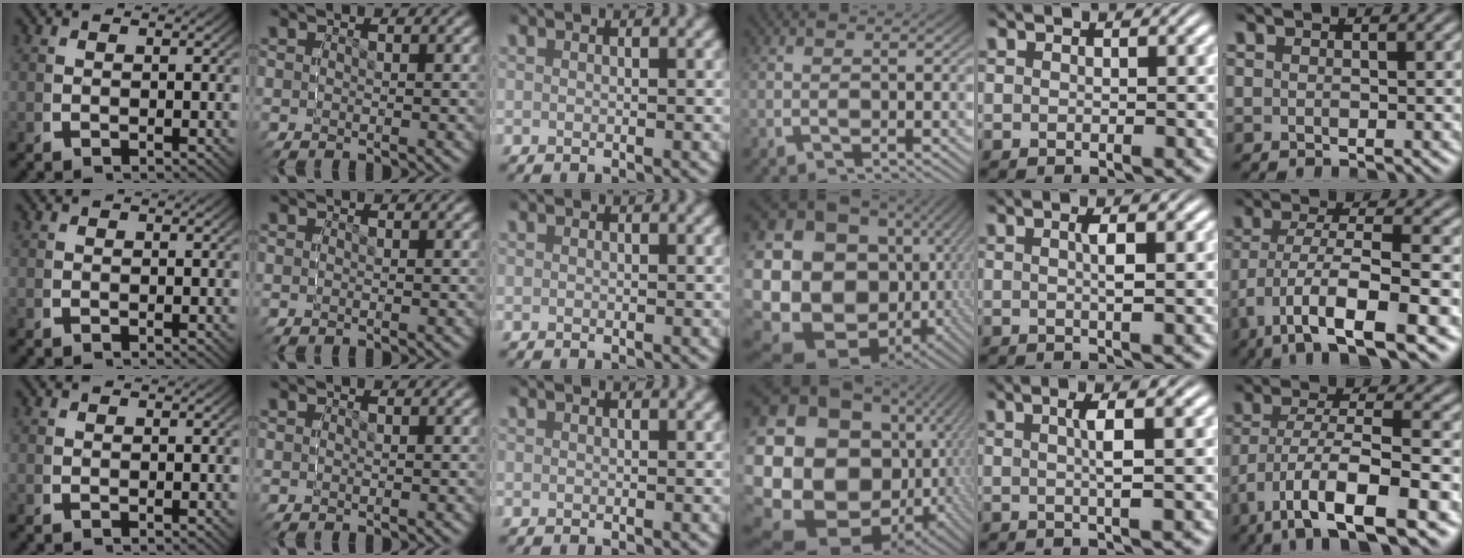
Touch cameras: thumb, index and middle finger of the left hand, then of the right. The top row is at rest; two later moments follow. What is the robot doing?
{"motion": "grasp_and_lifting", "object": "sponge"}